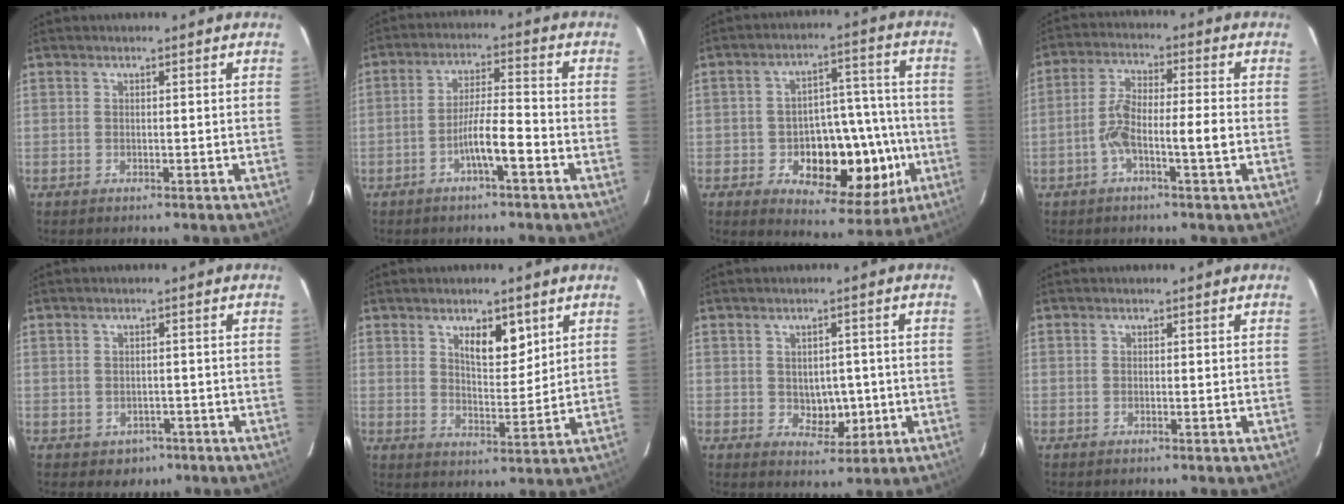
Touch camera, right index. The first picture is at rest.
{"total": 6.3, "force": [-3.0, 0.5, 5.6], "torque": [-0.101, 0.011, -0.052]}
{"total": 15.7, "force": [-4.4, 7.8, 12.9], "torque": [-0.161, 0.028, -0.048]}
{"total": 7.3, "force": [-2.1, 1.1, 6.9], "torque": [-0.136, 0.023, -0.042]}
{"total": 2.9, "force": [-1.5, 2.4, 0.9], "torque": [-0.010, 0.006, -0.010]}
{"total": 6.3, "force": [3.5, 2.4, 4.7], "torque": [-0.075, -0.003, 0.059]}
{"total": 4.8, "force": [-0.5, 3.4, 3.3], "torque": [-0.037, 0.003, 0.004]}
{"total": 0.0}